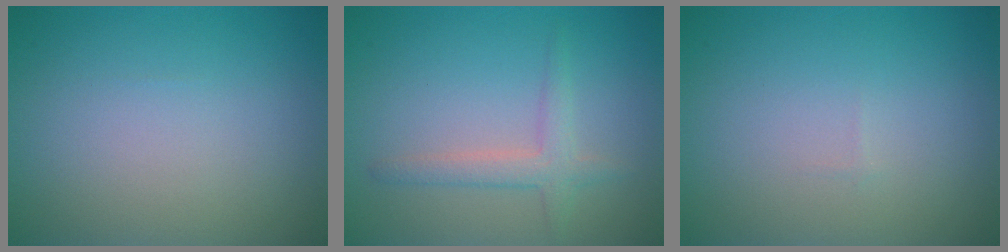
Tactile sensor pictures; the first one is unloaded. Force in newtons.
{"total": 2.2, "press": 2.2, "slide": 0.1}
{"total": 0.0}